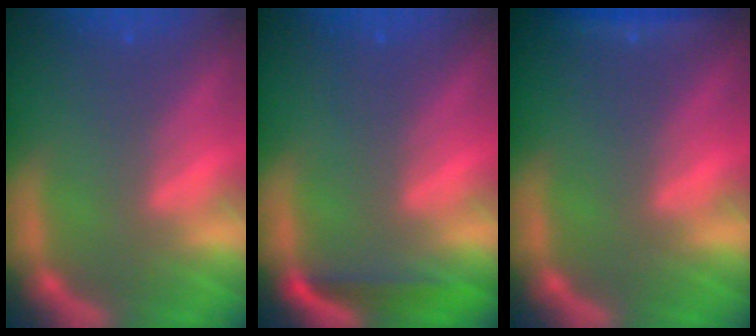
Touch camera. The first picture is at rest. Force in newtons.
{"total": 2.5}
{"total": 1.9}